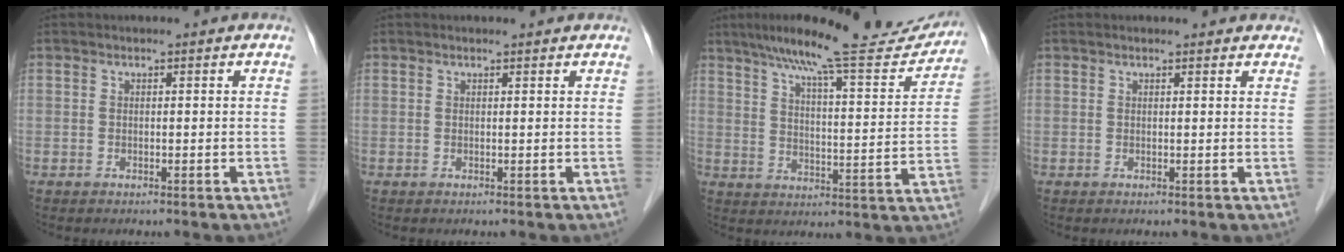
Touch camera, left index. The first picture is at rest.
{"total": 1.6, "force": [1.5, 0.2, 0.6], "torque": [-0.013, 0.009, 0.015]}
{"total": 19.4, "force": [17.2, 1.9, 8.8], "torque": [-0.133, -0.018, 0.234]}
{"total": 4.4, "force": [4.0, 1.1, 1.6], "torque": [-0.013, 0.012, 0.033]}